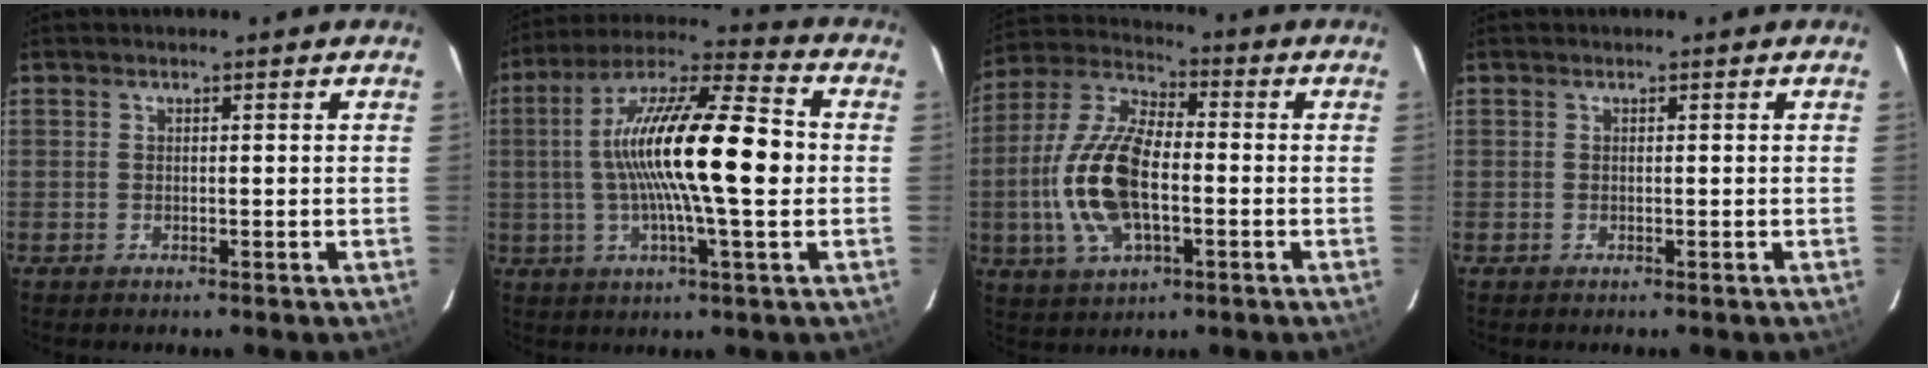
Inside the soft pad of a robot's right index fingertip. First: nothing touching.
{"total": 19.4, "force": [0.1, 2.9, 19.2], "torque": [-0.339, 0.020, -0.009]}
{"total": 15.9, "force": [-2.7, 7.4, 13.8], "torque": [-0.297, 0.007, -0.052]}
{"total": 0.0}